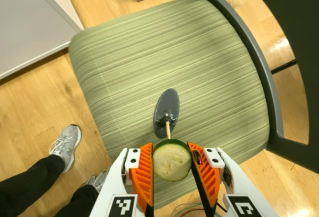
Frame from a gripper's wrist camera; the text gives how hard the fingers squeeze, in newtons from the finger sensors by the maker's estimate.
{"total": 9.8, "left": 10.9, "right": 8.7}